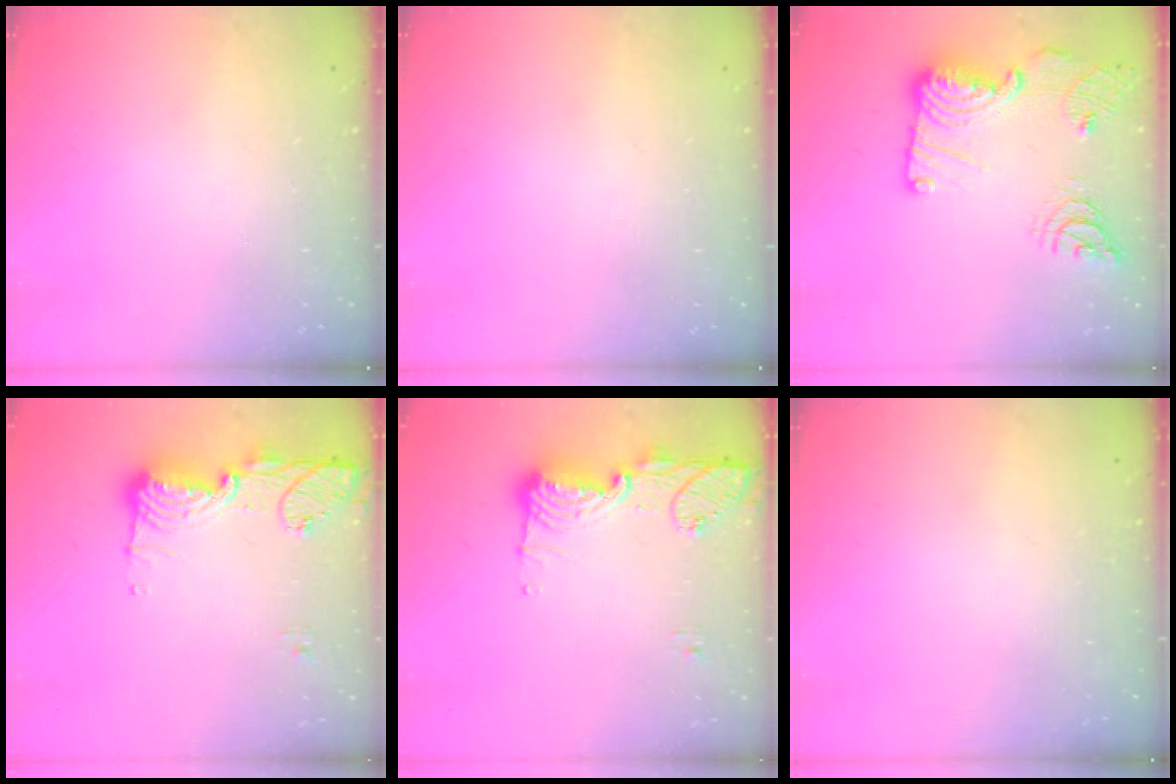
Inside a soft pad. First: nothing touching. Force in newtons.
{"total": 0.0}
{"total": 18.8, "press": 18.6, "slide": 2.3}
{"total": 16.1, "press": 15.2, "slide": 5.3}
{"total": 16.1, "press": 15.2, "slide": 5.3}
{"total": 0.0}